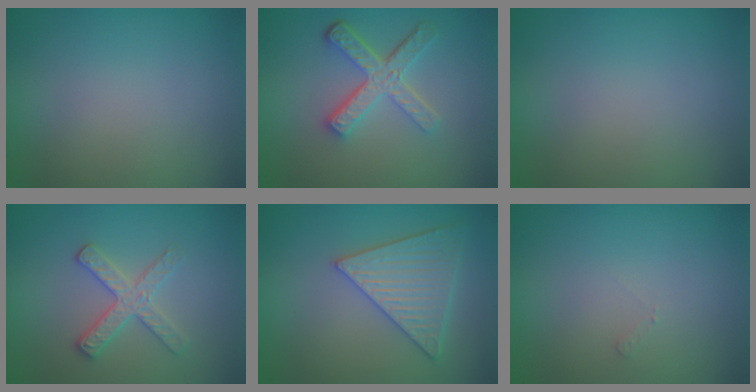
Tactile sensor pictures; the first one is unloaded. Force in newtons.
{"total": 4.9, "press": 3.6, "slide": 3.3}
{"total": 0.0}
{"total": 2.9, "press": 2.8, "slide": 0.8}
{"total": 4.6, "press": 4.2, "slide": 1.9}
{"total": 0.5, "press": 0.5, "slide": 0.2}